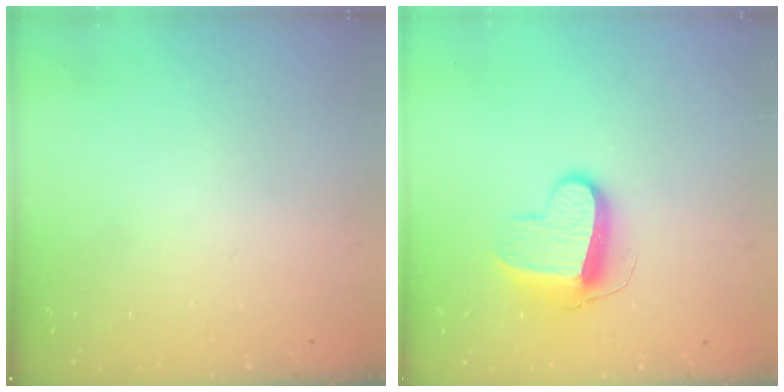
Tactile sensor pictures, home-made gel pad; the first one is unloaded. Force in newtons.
{"total": 10.7, "press": 10.7, "slide": 0.5}